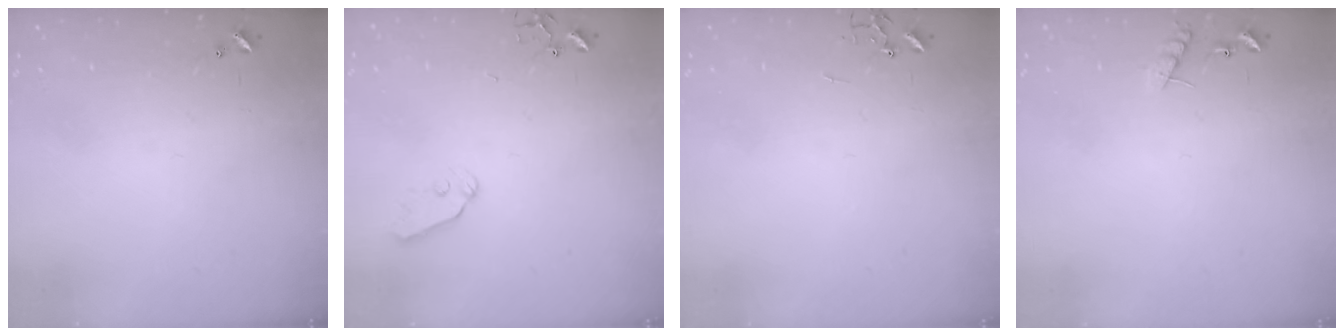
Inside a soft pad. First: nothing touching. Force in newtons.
{"total": 6.7, "press": 6.7, "slide": 0.8}
{"total": 0.0}
{"total": 6.7, "press": 6.7, "slide": 0.4}